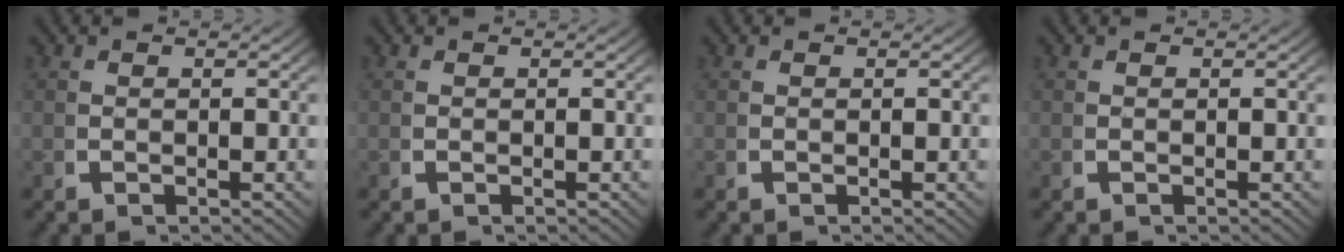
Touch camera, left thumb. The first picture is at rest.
{"total": 0.0}
{"total": 0.0}
{"total": 0.0}